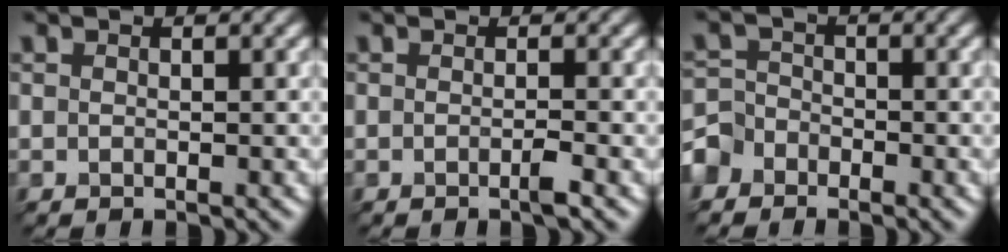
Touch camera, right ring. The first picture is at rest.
{"total": 1.1, "force": [-0.9, -0.5, 0.4], "torque": [-0.018, 0.001, -0.005]}
{"total": 3.0, "force": [-2.8, 1.0, -0.5], "torque": [-0.013, 0.002, -0.044]}